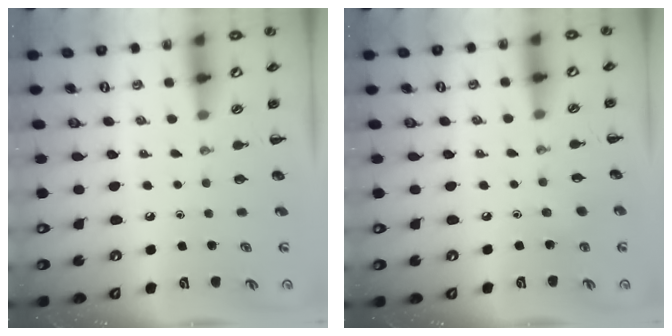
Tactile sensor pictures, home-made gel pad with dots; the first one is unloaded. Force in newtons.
{"total": 2.1, "press": 2.0, "slide": 0.8}